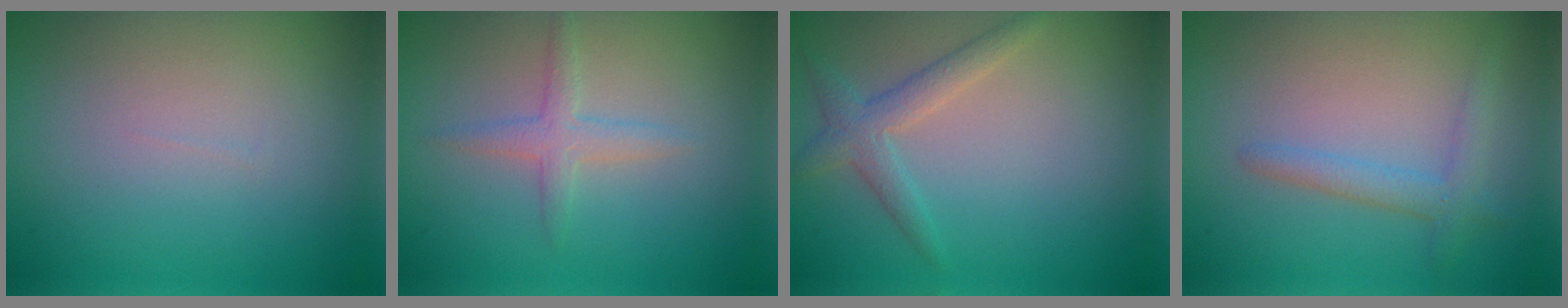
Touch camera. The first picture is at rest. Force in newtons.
{"total": 1.7, "press": 1.7, "slide": 0.1}
{"total": 2.4, "press": 2.4, "slide": 0.2}
{"total": 2.2, "press": 2.2, "slide": 0.1}